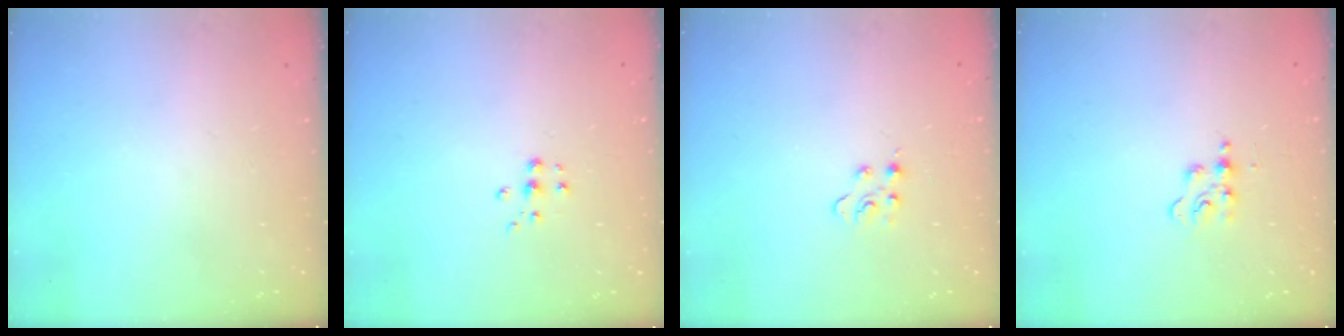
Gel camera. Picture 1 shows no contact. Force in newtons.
{"total": 5.3, "press": 5.3, "slide": 0.4}
{"total": 3.7, "press": 3.7, "slide": 0.4}
{"total": 4.8, "press": 4.8, "slide": 0.6}